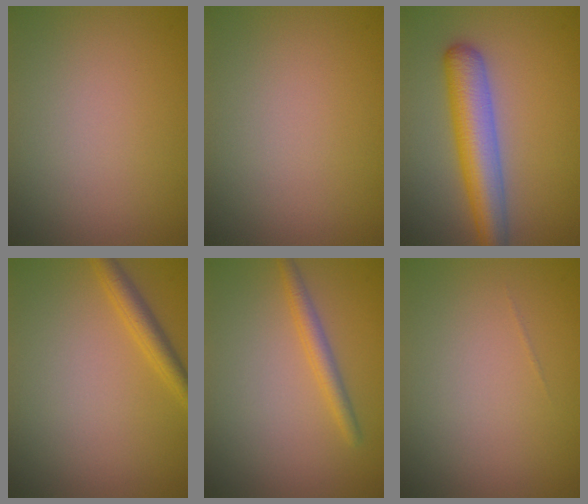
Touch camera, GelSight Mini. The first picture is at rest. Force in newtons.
{"total": 0.0}
{"total": 6.3, "press": 6.3, "slide": 0.3}
{"total": 2.3, "press": 2.3, "slide": 0.2}
{"total": 2.0, "press": 2.0, "slide": 0.1}
{"total": 0.0}